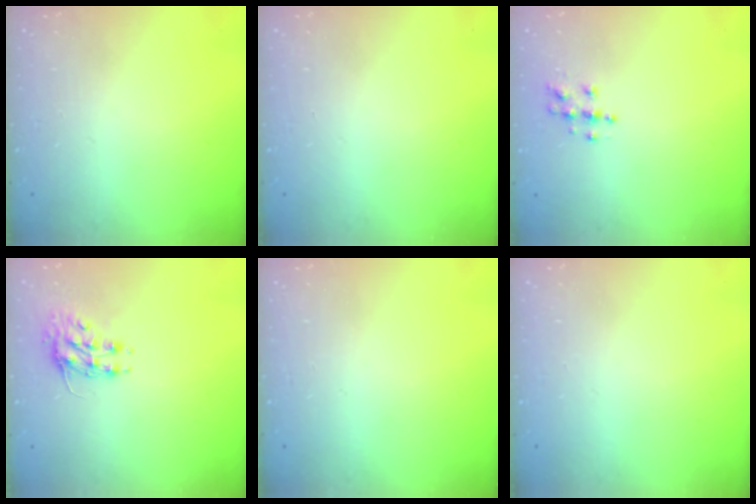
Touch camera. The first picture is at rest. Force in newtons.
{"total": 0.0}
{"total": 4.9, "press": 4.9, "slide": 0.1}
{"total": 8.4, "press": 8.3, "slide": 1.0}
{"total": 0.0}
{"total": 0.0}